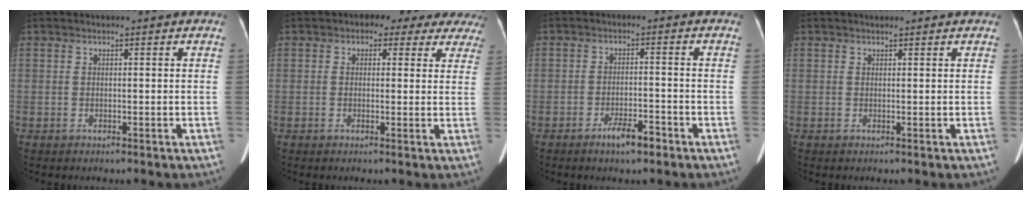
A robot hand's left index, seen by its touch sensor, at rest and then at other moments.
{"total": 10.4, "force": [8.2, 5.3, 3.7], "torque": [-0.014, 0.024, 0.072]}
{"total": 4.2, "force": [-2.9, 1.0, 2.8], "torque": [-0.051, 0.000, -0.048]}
{"total": 1.0, "force": [0.8, 0.3, 0.4], "torque": [-0.011, 0.009, 0.013]}